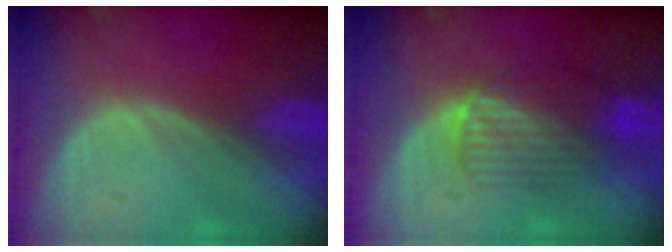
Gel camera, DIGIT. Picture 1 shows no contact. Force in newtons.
{"total": 6.6, "press": 6.5, "slide": 1.1}